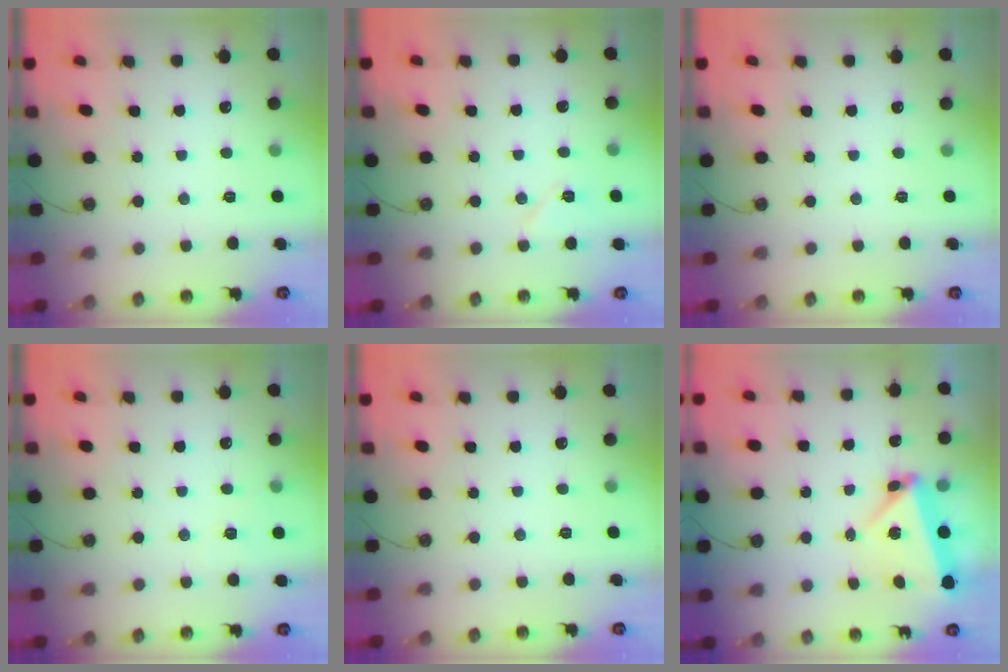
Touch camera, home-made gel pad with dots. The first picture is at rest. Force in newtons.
{"total": 6.7, "press": 6.5, "slide": 1.6}
{"total": 0.0}
{"total": 4.1, "press": 4.1, "slide": 0.2}
{"total": 0.0}
{"total": 5.5, "press": 5.1, "slide": 2.0}